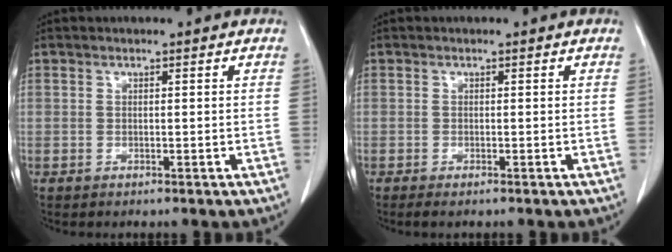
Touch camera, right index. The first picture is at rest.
{"total": 1.2, "force": [-1.0, 0.1, 0.8], "torque": [-0.012, -0.003, -0.012]}